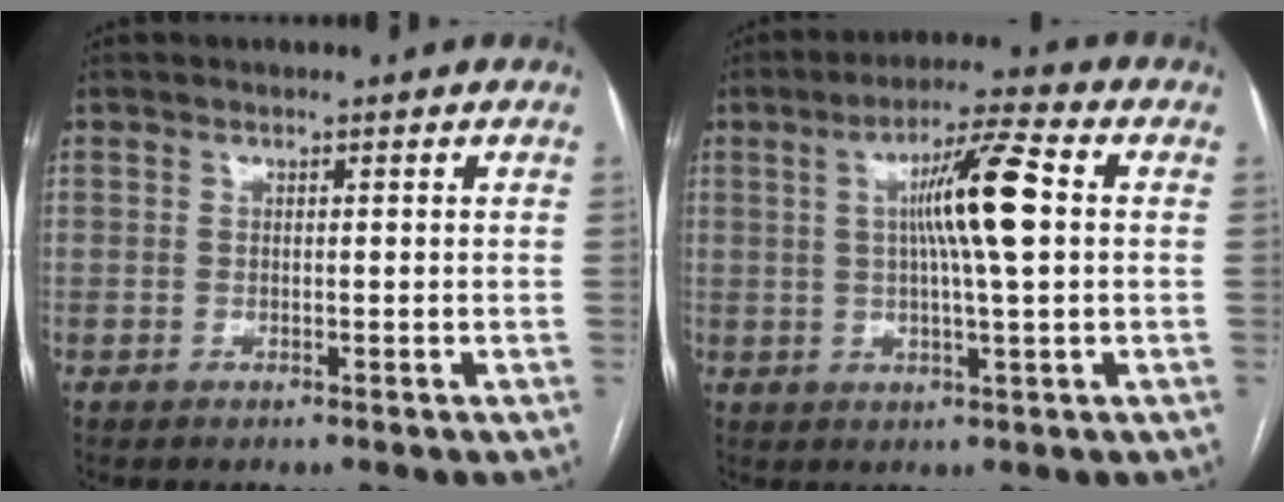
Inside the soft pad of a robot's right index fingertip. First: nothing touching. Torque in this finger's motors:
{"motor_torque": [0.94, 0.25, 0.34, 0.17]}